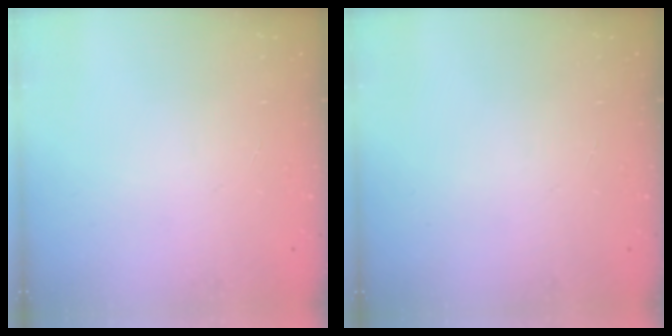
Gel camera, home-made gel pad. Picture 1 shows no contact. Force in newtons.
{"total": 0.0}